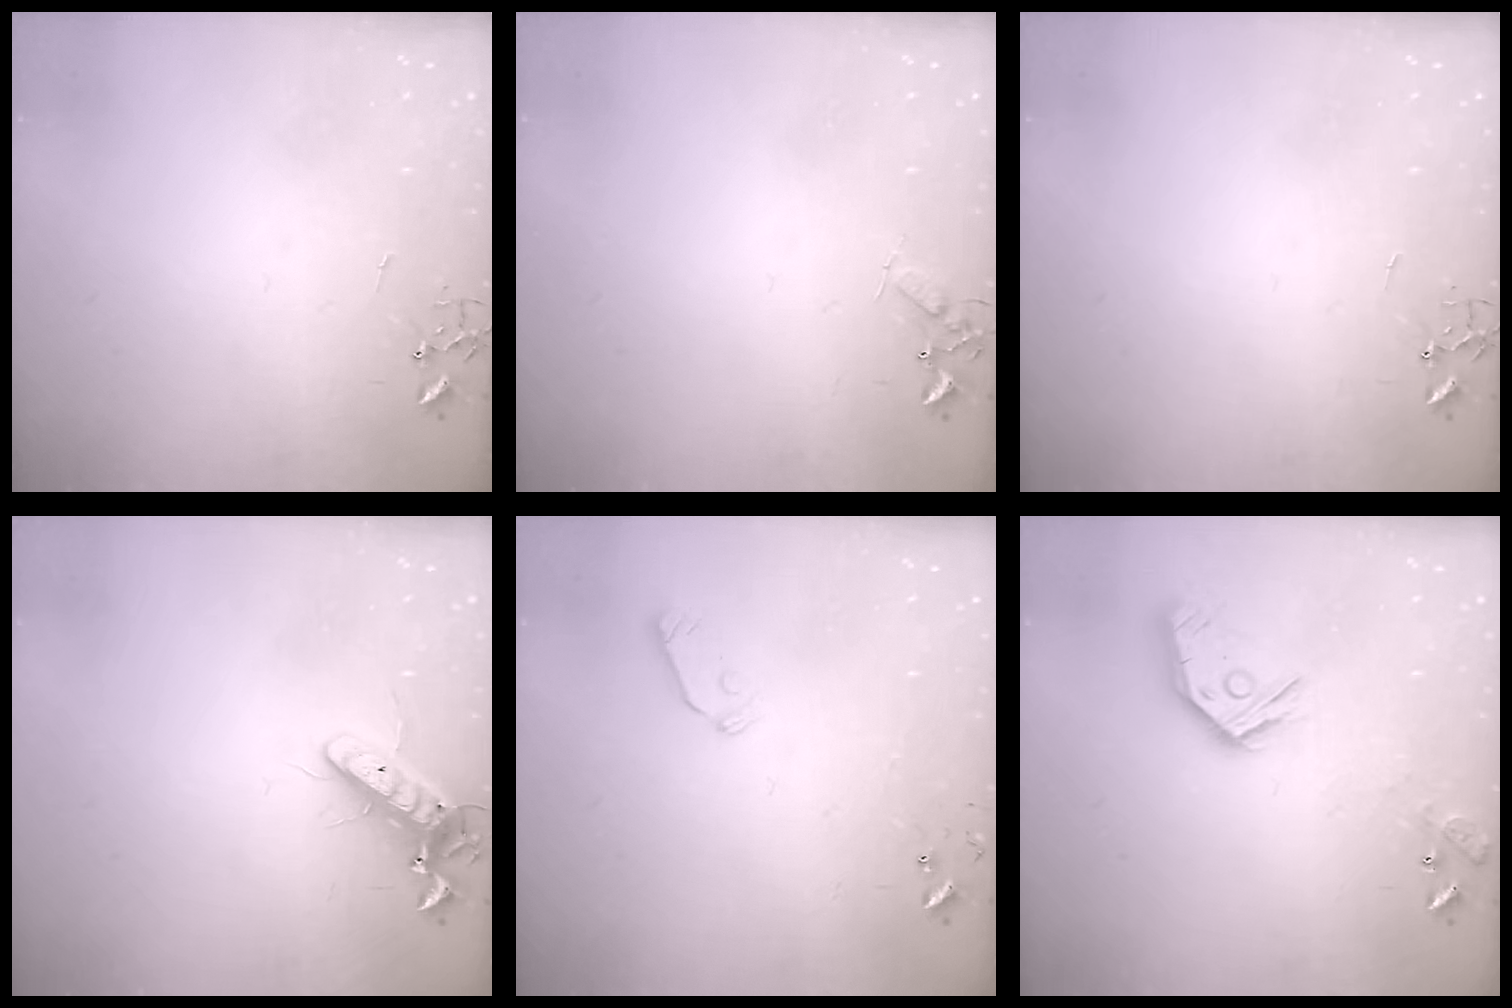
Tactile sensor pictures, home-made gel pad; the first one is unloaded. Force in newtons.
{"total": 4.6, "press": 4.6, "slide": 0.6}
{"total": 0.0}
{"total": 11.6, "press": 11.5, "slide": 1.5}
{"total": 5.9, "press": 5.9, "slide": 0.5}
{"total": 14.1, "press": 14.1, "slide": 1.1}